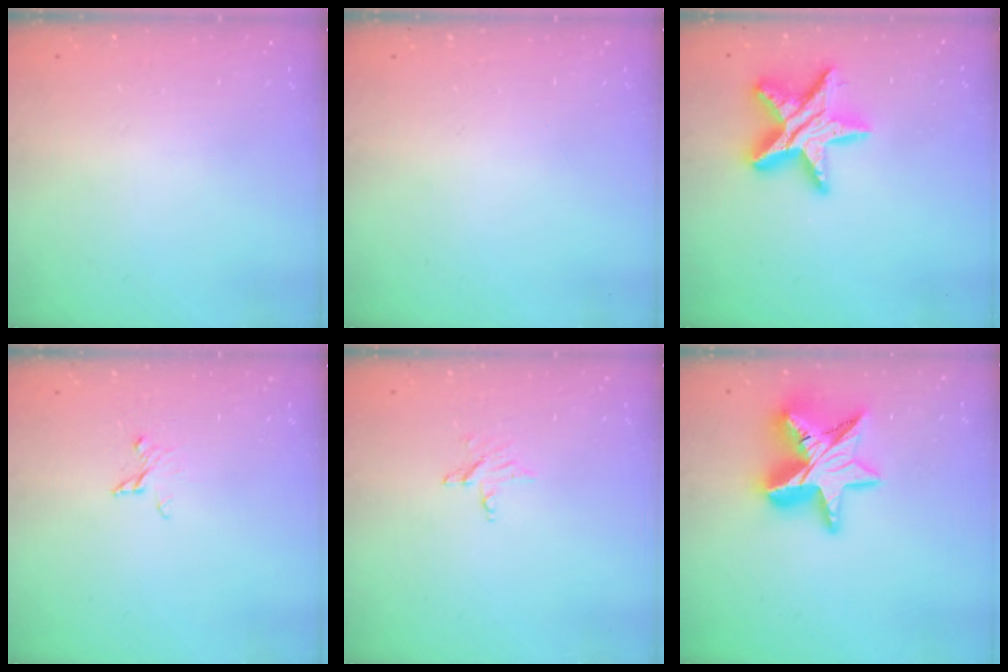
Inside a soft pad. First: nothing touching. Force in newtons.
{"total": 0.0}
{"total": 16.3, "press": 16.2, "slide": 1.2}
{"total": 2.8, "press": 2.7, "slide": 0.3}
{"total": 3.2, "press": 3.2, "slide": 0.3}
{"total": 20.0, "press": 19.9, "slide": 1.7}